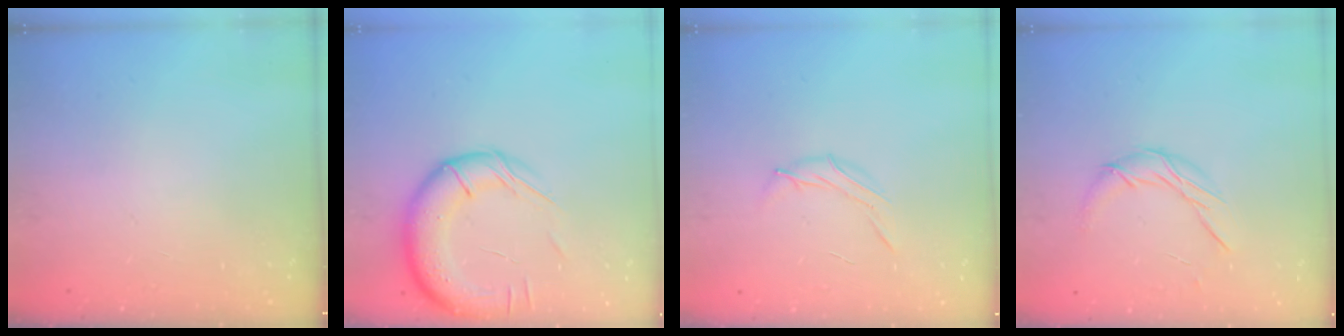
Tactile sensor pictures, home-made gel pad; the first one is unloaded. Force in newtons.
{"total": 15.7, "press": 15.3, "slide": 3.2}
{"total": 6.8, "press": 6.8, "slide": 0.5}
{"total": 7.9, "press": 7.9, "slide": 0.2}